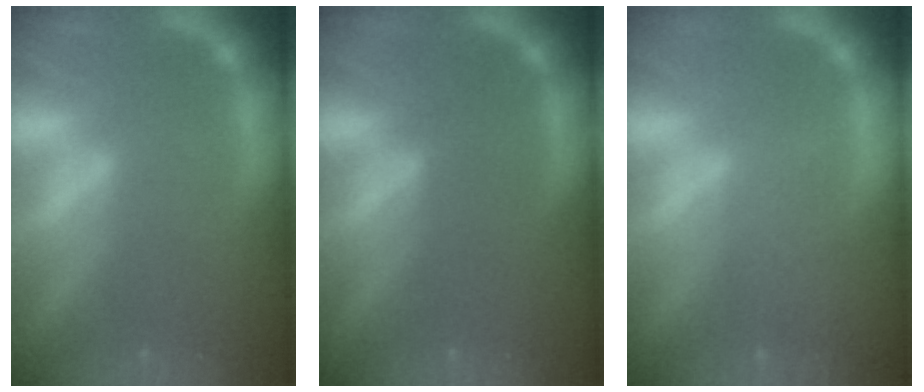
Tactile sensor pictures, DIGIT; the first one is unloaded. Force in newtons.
{"total": 0.0}
{"total": 1.9}